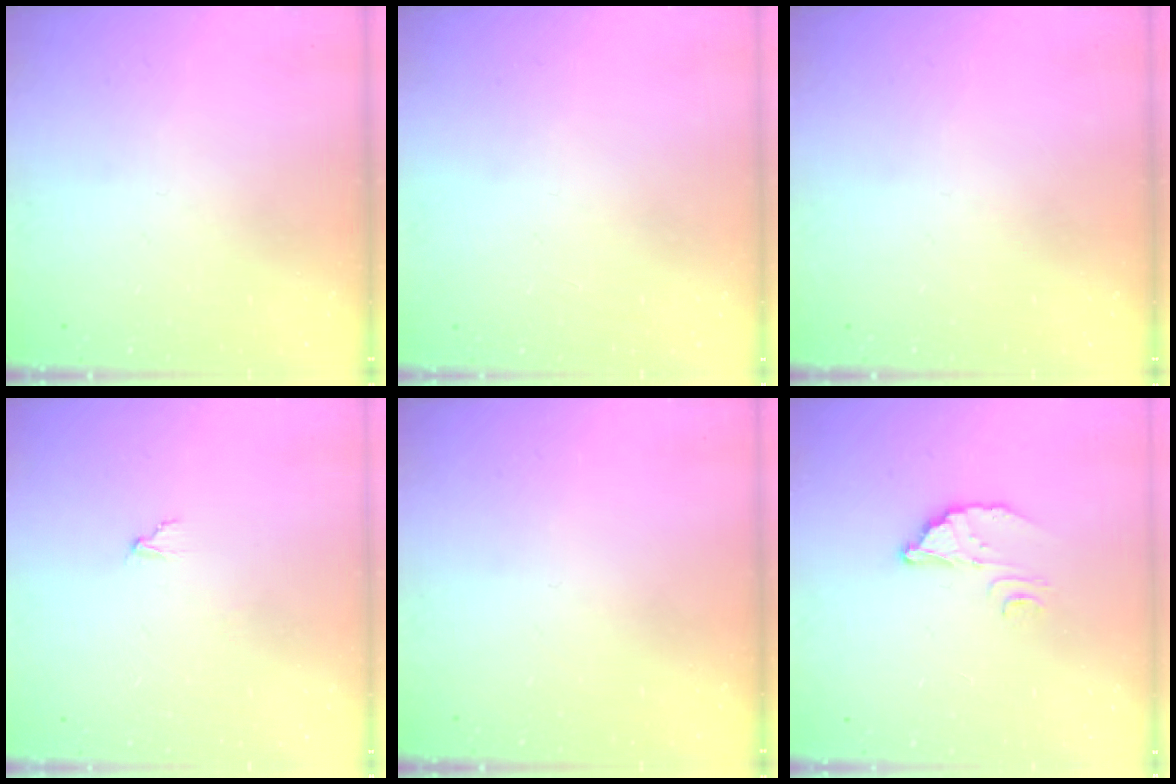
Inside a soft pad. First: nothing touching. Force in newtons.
{"total": 2.2, "press": 2.2, "slide": 0.1}
{"total": 0.0}
{"total": 2.0, "press": 2.0, "slide": 0.1}
{"total": 0.0}
{"total": 3.6, "press": 3.6, "slide": 0.2}